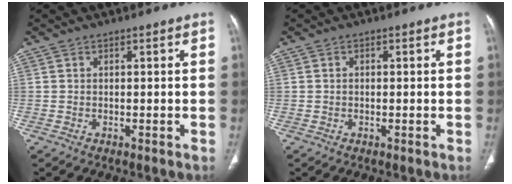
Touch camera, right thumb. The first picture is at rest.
{"total": 0.5, "force": [0.0, 0.4, 0.4], "torque": [-0.010, 0.003, 0.001]}